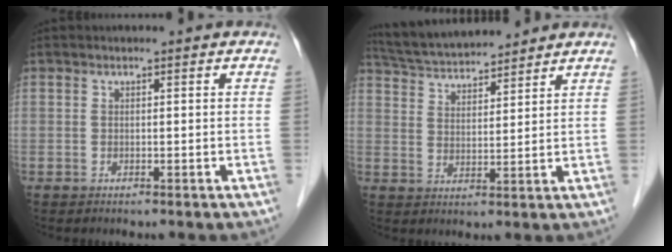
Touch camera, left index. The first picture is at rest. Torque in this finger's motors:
{"motor_torque": [-0.43, -0.59, 0.19, 0.04]}